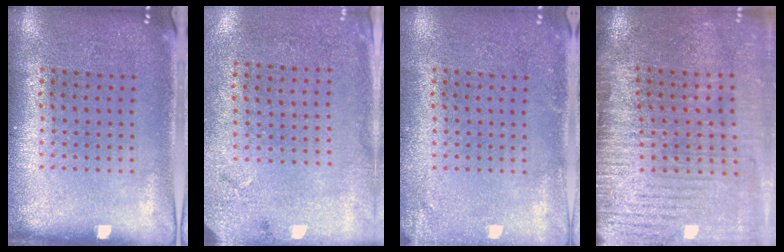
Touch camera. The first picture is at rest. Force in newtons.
{"total": 2.7, "press": 2.1, "slide": 1.7}
{"total": 1.6, "press": 1.6, "slide": 0.2}
{"total": 4.4, "press": 3.8, "slide": 2.3}